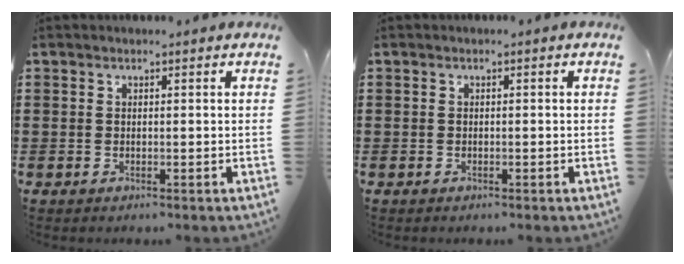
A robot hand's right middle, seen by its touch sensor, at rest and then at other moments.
{"total": 0.0}